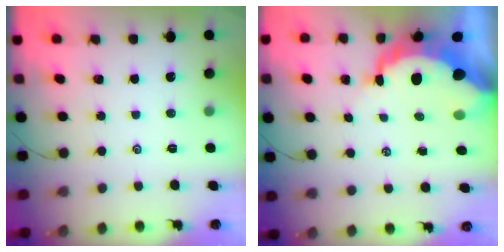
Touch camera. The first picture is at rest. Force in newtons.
{"total": 12.6, "press": 12.5, "slide": 1.4}